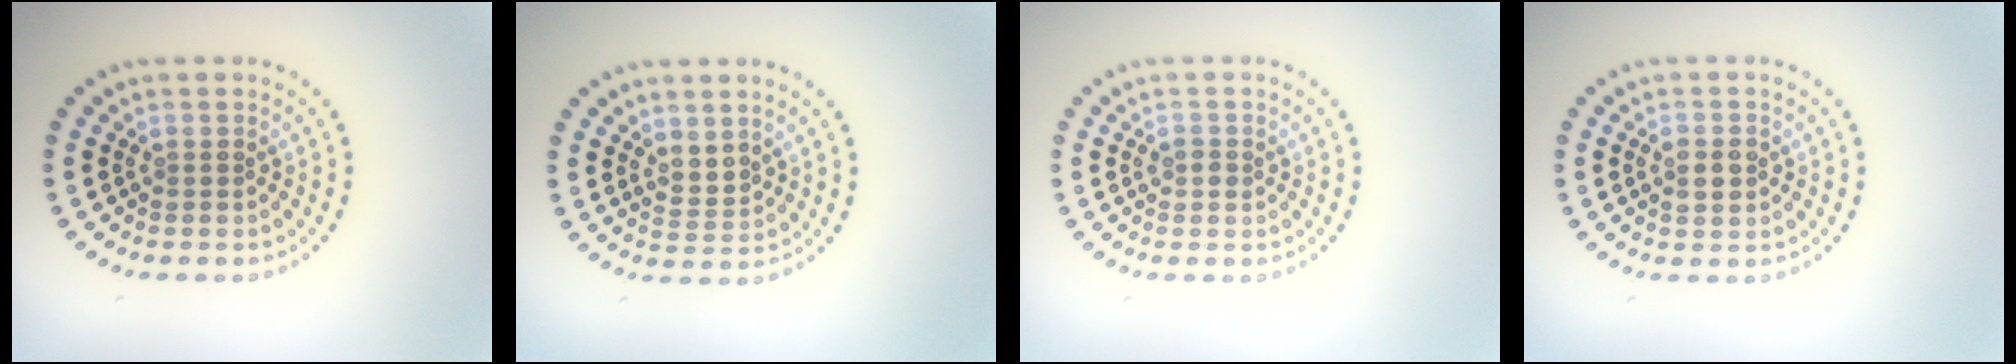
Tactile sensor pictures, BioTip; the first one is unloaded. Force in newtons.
{"total": 1.7, "press": 1.4, "slide": 1.0}
{"total": 1.0, "press": 1.0, "slide": 0.1}
{"total": 2.4, "press": 2.4, "slide": 0.1}